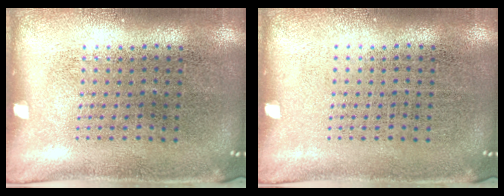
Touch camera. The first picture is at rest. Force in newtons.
{"total": 0.0}